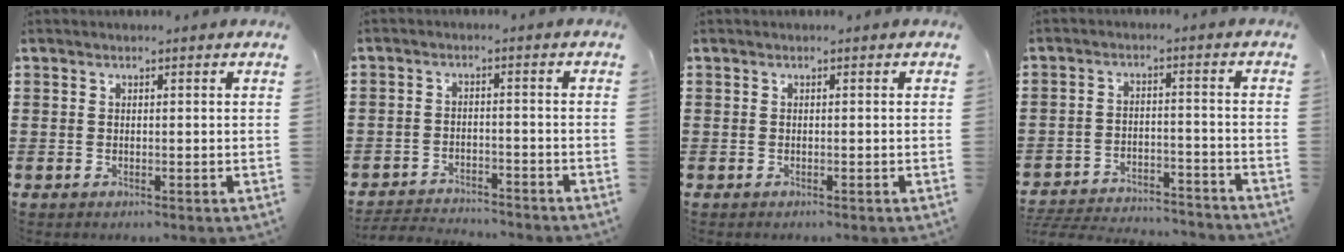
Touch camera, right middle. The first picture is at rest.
{"total": 3.5, "force": [-3.5, 0.6, -0.2], "torque": [-0.004, -0.001, -0.075]}
{"total": 0.0}
{"total": 4.8, "force": [-4.8, 0.4, 0.7], "torque": [-0.027, -0.001, -0.101]}